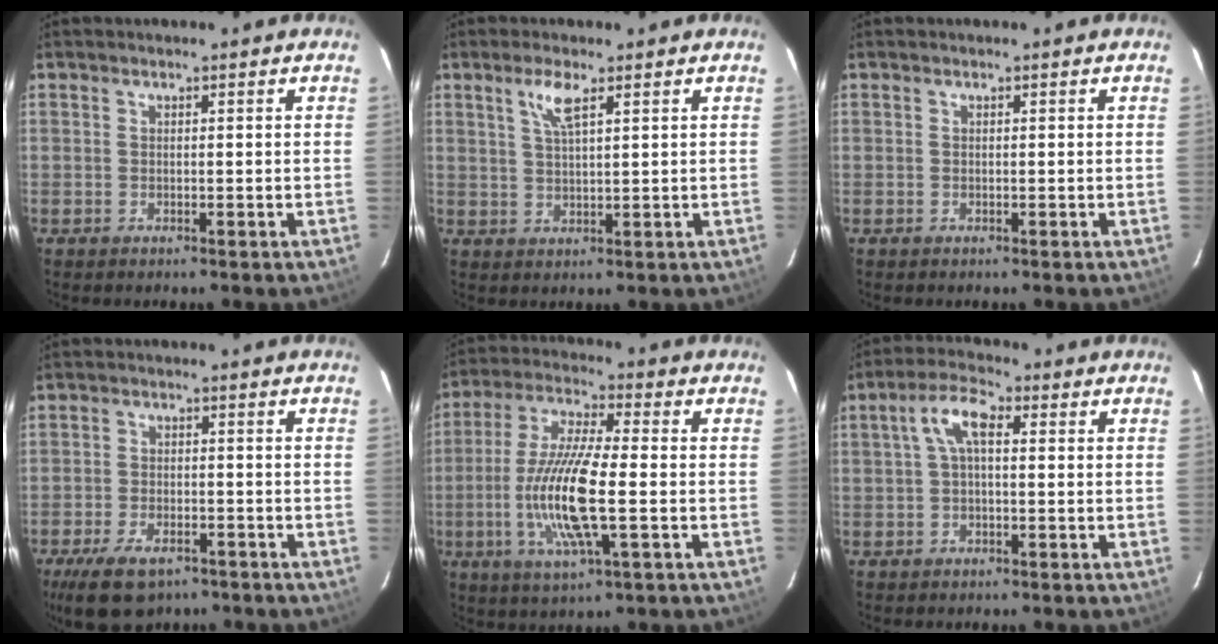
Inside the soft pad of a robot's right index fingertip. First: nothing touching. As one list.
[{"total": 4.1, "force": [2.3, 0.9, 3.3], "torque": [-0.066, 0.004, 0.046]}, {"total": 0.0}, {"total": 10.2, "force": [-6.9, 5.0, 5.7], "torque": [-0.133, -0.015, -0.115]}, {"total": 15.0, "force": [-2.9, 2.7, 14.5], "torque": [-0.297, -0.007, -0.058]}, {"total": 5.6, "force": [0.7, 2.5, 4.9], "torque": [-0.100, 0.021, 0.013]}]